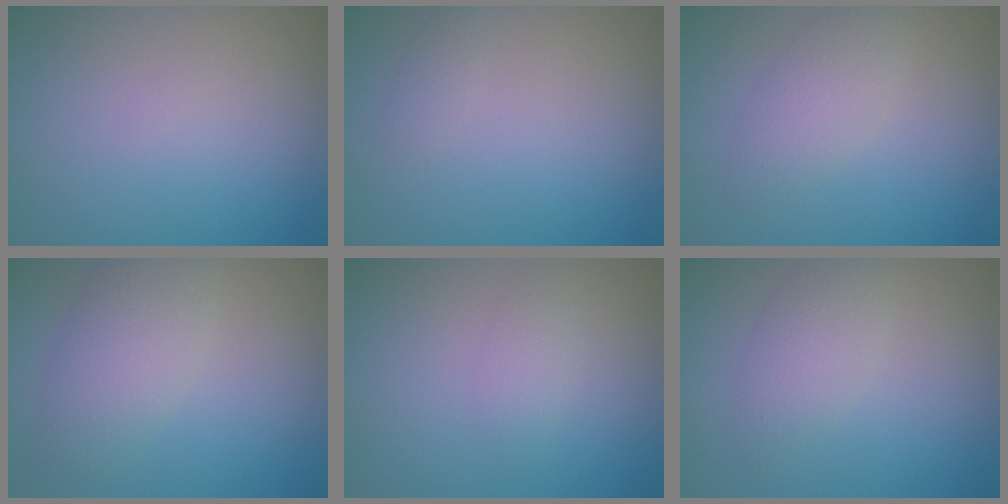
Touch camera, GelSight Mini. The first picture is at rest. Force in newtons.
{"total": 0.7, "press": 0.7, "slide": 0.0}
{"total": 2.7, "press": 2.7, "slide": 0.1}
{"total": 4.3, "press": 4.3, "slide": 0.0}
{"total": 1.4, "press": 1.4, "slide": 0.0}
{"total": 2.6, "press": 2.6, "slide": 0.1}